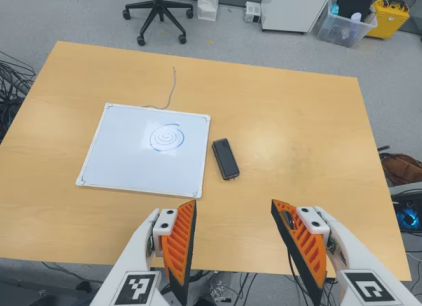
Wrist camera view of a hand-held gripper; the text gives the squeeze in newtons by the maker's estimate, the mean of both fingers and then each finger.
{"total": 0.0}